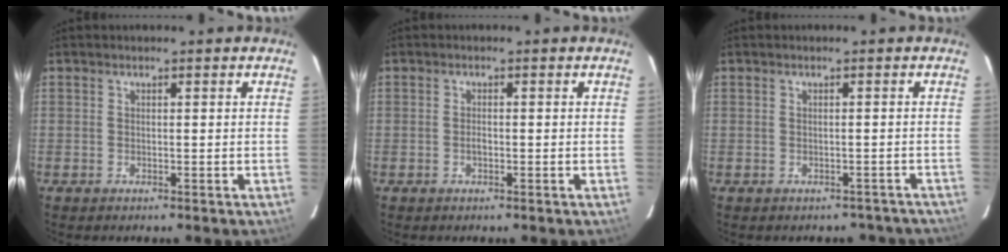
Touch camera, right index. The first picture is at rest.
{"total": 1.2, "force": [-0.4, 0.6, 0.9], "torque": [-0.017, 0.002, -0.007]}
{"total": 6.1, "force": [-5.2, 3.0, 1.0], "torque": [-0.004, 0.019, -0.045]}